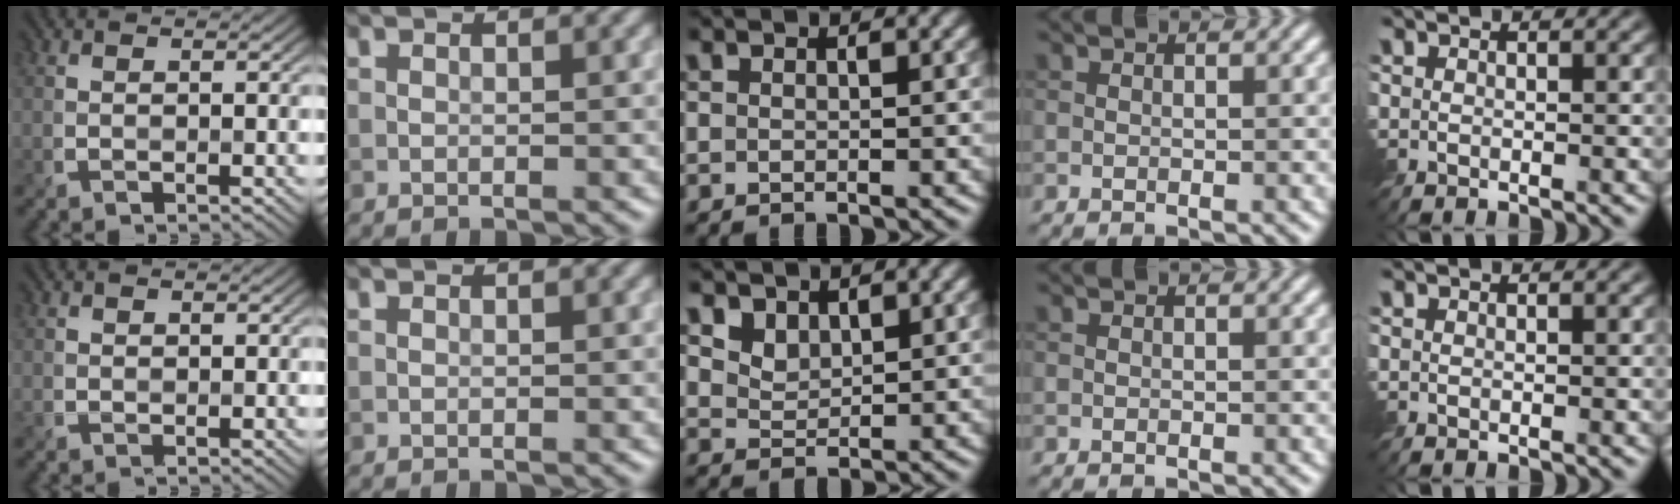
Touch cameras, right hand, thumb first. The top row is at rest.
{"thumb": {"total": 0.5, "force": [0.4, 0.4, 0.0], "torque": [0.000, -0.002, 0.007]}, "middle": {"total": 2.4, "force": [1.8, 1.4, 0.9], "torque": [-0.027, -0.009, 0.045]}}